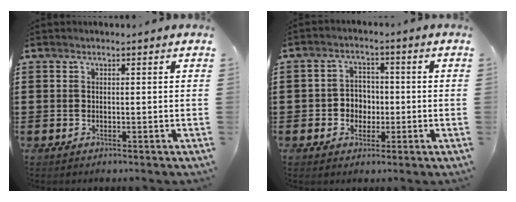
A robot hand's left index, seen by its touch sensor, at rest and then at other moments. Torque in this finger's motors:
{"motor_torque": [-0.15, 0.66, 0.13, 0.03]}